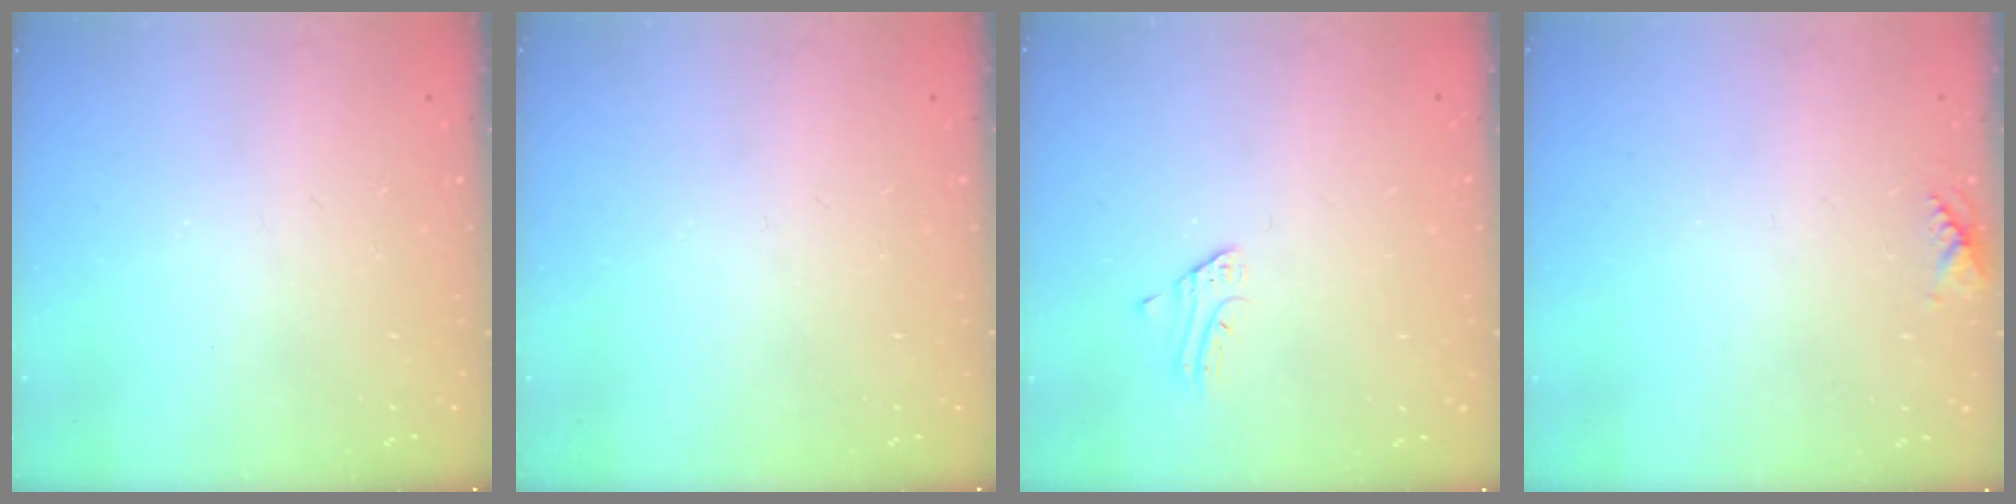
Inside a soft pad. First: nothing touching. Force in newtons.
{"total": 0.0}
{"total": 2.2, "press": 2.2, "slide": 0.2}
{"total": 5.3, "press": 5.3, "slide": 0.6}